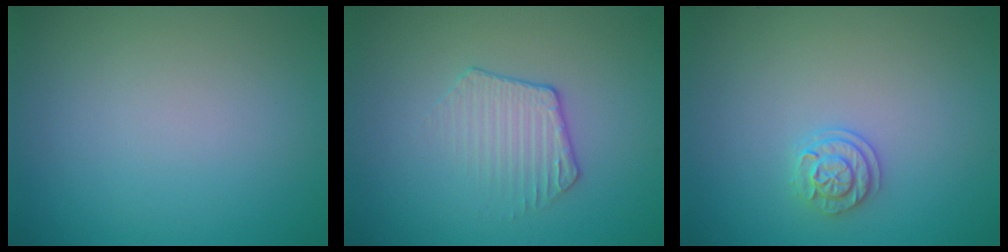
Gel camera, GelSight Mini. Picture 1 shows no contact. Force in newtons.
{"total": 2.1, "press": 1.5, "slide": 1.4}
{"total": 1.9, "press": 1.7, "slide": 0.8}